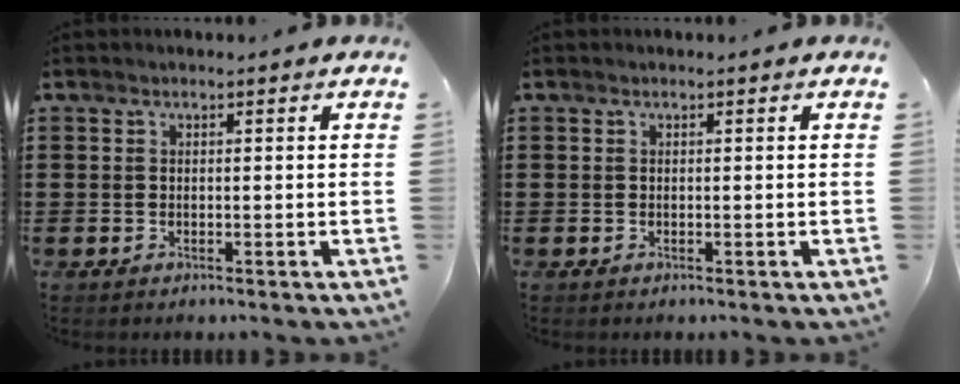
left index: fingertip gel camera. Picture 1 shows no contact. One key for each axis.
{"total": 0.0}